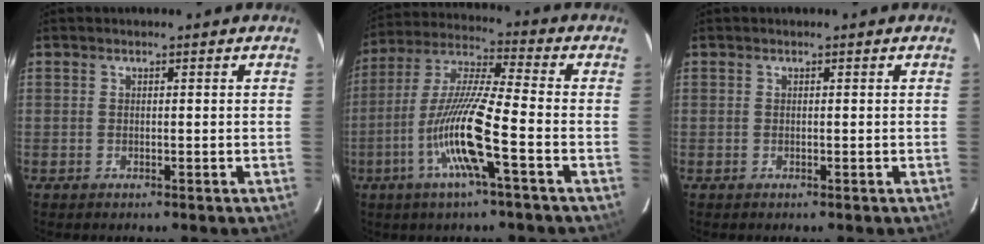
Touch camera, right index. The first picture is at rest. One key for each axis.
{"total": 13.4, "fx": -4.6, "fy": 0.1, "fz": 12.6, "tx": -0.258, "ty": -0.001, "tz": -0.094}
{"total": 0.0}